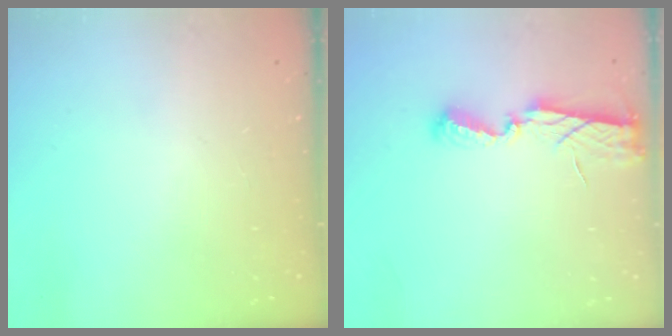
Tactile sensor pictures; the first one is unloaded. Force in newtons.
{"total": 6.2, "press": 6.2, "slide": 0.2}